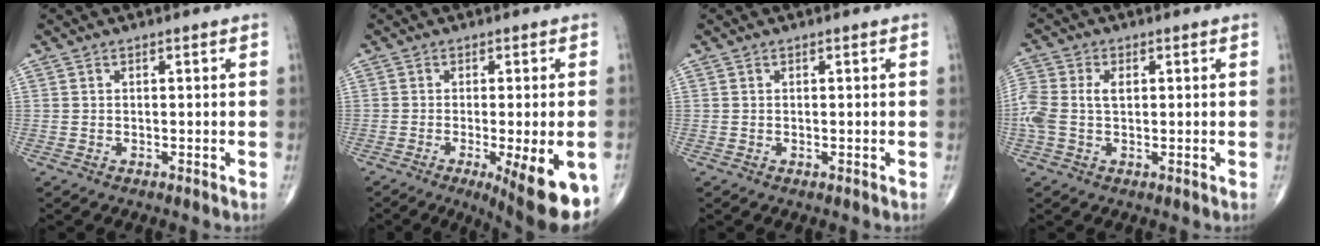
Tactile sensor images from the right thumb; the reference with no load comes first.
{"total": 14.3, "force": [-6.0, 3.6, 12.5], "torque": [-0.126, -0.012, -0.076]}
{"total": 0.0}
{"total": 7.1, "force": [0.5, 4.4, 5.6], "torque": [-0.148, 0.019, 0.012]}